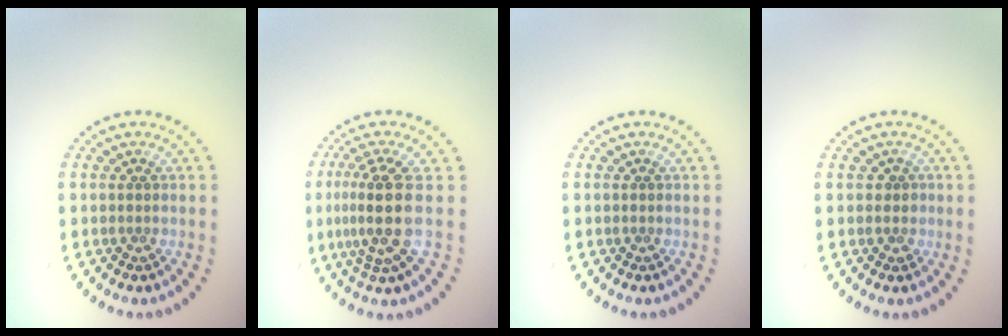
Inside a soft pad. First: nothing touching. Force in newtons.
{"total": 4.3, "press": 3.5, "slide": 2.6}
{"total": 0.0}
{"total": 0.8, "press": 0.7, "slide": 0.5}